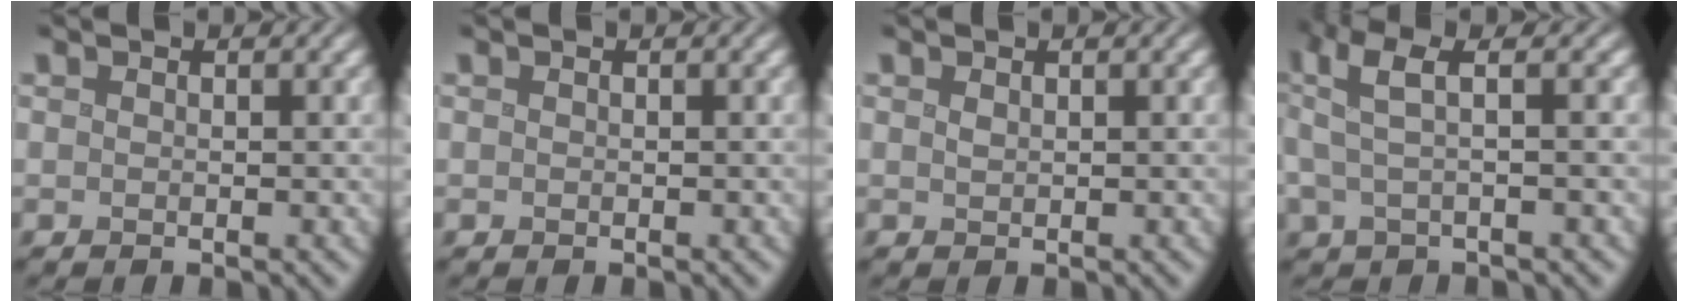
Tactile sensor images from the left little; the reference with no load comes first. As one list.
[{"total": 0.0}, {"total": 0.5, "force": [0.3, 0.3, 0.4], "torque": [-0.012, 0.000, 0.008]}, {"total": 3.9, "force": [1.1, 1.0, 3.6], "torque": [-0.070, 0.011, 0.014]}]